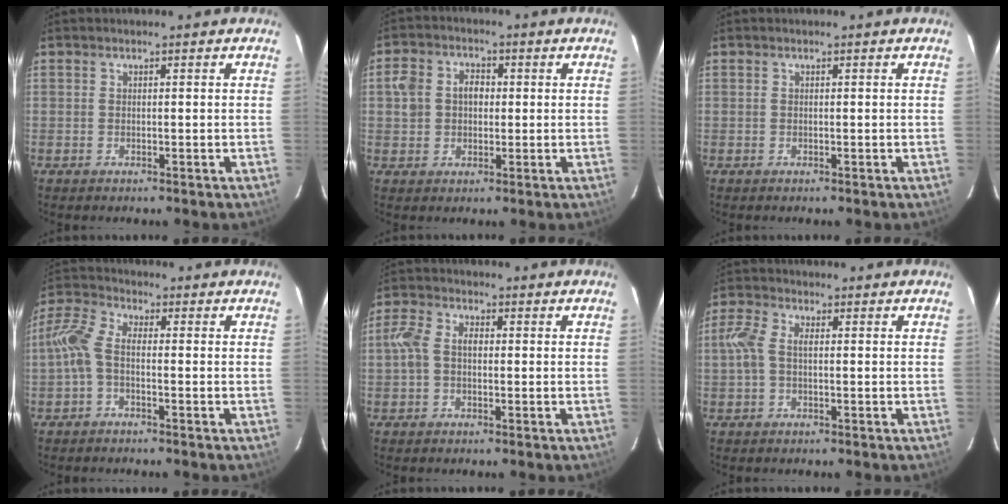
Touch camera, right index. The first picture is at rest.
{"total": 6.1, "force": [0.3, 5.2, 3.3], "torque": [-0.069, 0.021, 0.004]}
{"total": 0.0}
{"total": 6.0, "force": [-1.4, 2.8, 5.1], "torque": [-0.124, 0.017, -0.035]}
{"total": 5.0, "force": [-0.2, 3.3, 3.8], "torque": [-0.085, 0.015, -0.007]}
{"total": 4.8, "force": [0.1, 2.5, 4.1], "torque": [-0.092, 0.011, 0.000]}